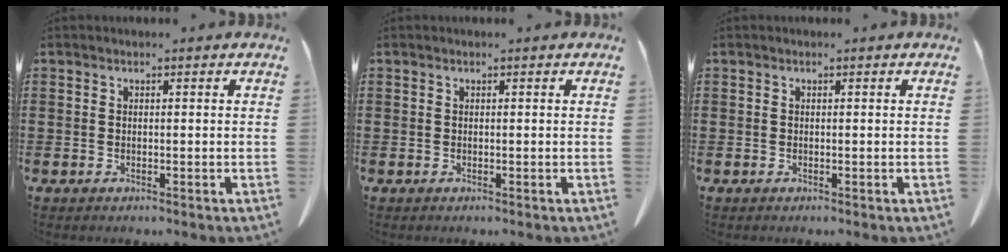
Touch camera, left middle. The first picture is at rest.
{"total": 0.0}
{"total": 0.0}